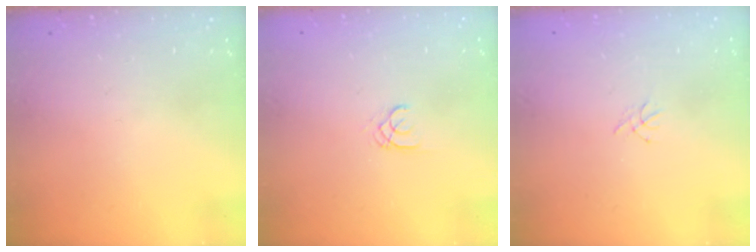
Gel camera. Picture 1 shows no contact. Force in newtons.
{"total": 1.8, "press": 1.7, "slide": 0.2}
{"total": 0.5, "press": 0.4, "slide": 0.3}